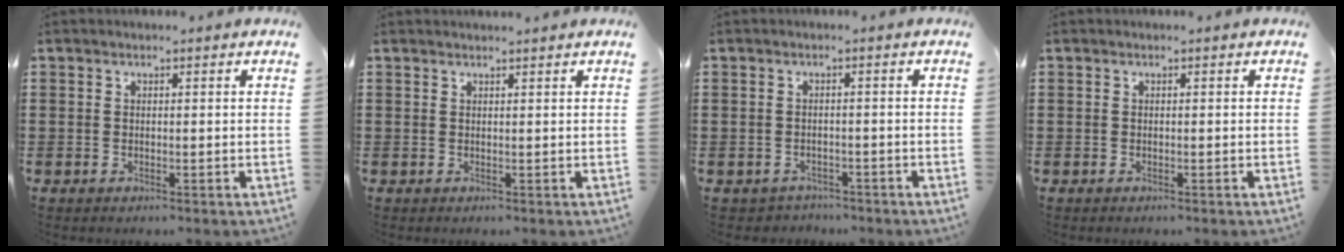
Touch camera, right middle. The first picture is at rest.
{"total": 0.7, "force": [0.7, -0.1, 0.1], "torque": [-0.002, -0.001, 0.014]}
{"total": 1.4, "force": [-1.2, 0.5, -0.2], "torque": [-0.001, 0.003, -0.030]}
{"total": 0.0}